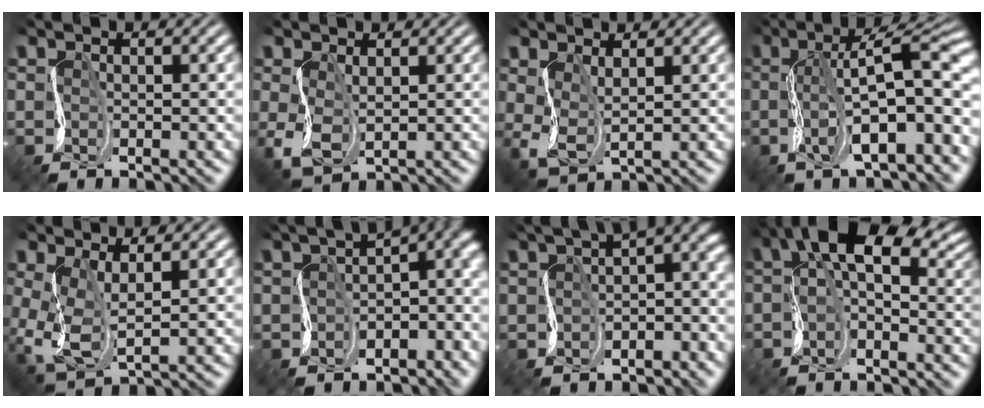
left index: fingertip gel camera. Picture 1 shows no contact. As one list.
[{"total": 1.8, "force": [-0.4, 1.1, 1.4], "torque": [-0.060, -0.004, 0.003]}, {"total": 1.7, "force": [0.5, 0.8, 1.5], "torque": [-0.060, -0.006, 0.018]}, {"total": 9.4, "force": [-1.0, 2.3, 9.1], "torque": [-0.131, 0.019, -0.016]}, {"total": 3.4, "force": [-0.8, 1.6, 2.9], "torque": [-0.090, -0.007, -0.006]}, {"total": 6.5, "force": [-1.4, 3.5, 5.3], "torque": [-0.053, 0.000, -0.015]}, {"total": 5.6, "force": [0.5, 2.7, 4.9], "torque": [-0.058, 0.005, 0.013]}, {"total": 9.5, "force": [2.8, 5.6, 7.2], "torque": [-0.110, 0.012, 0.042]}]